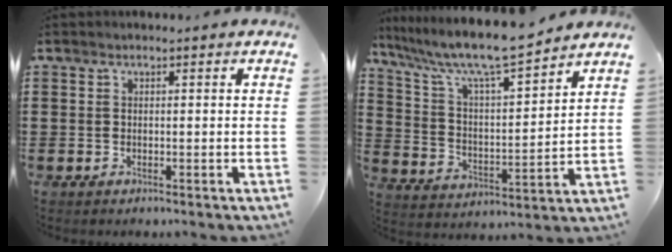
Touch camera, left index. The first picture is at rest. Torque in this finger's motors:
{"motor_torque": [1.13, -1.01, 0.38, 0.21]}